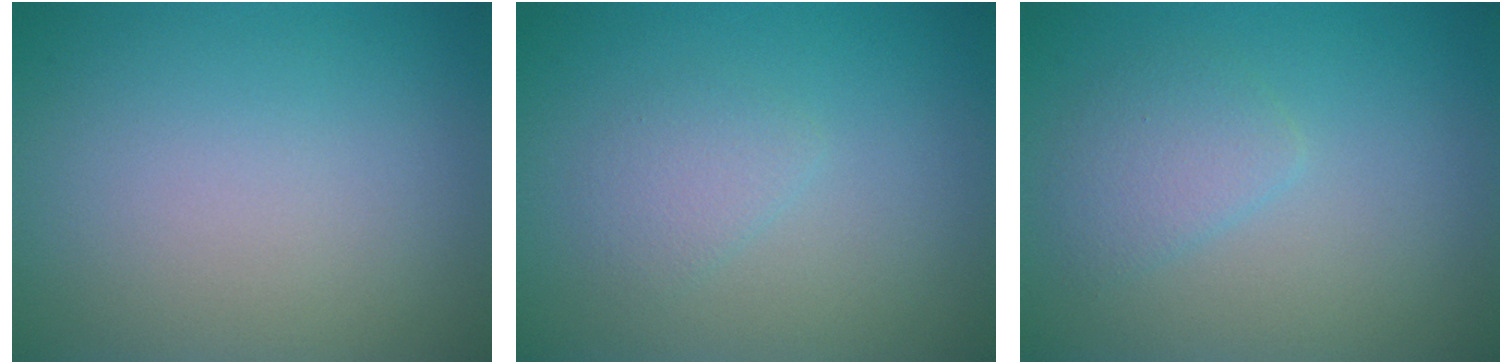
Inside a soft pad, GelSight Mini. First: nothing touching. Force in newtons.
{"total": 1.5, "press": 1.5, "slide": 0.1}
{"total": 2.0, "press": 2.0, "slide": 0.1}